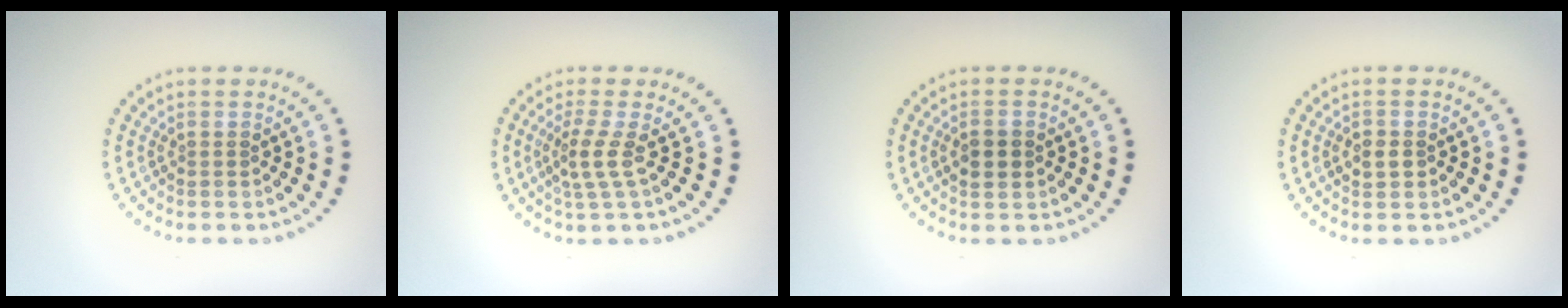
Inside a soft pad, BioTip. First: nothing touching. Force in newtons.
{"total": 2.4, "press": 1.6, "slide": 1.8}
{"total": 1.7, "press": 1.7, "slide": 0.1}
{"total": 1.4, "press": 1.4, "slide": 0.2}